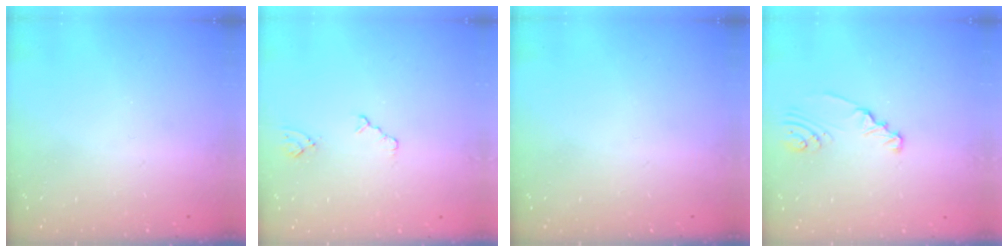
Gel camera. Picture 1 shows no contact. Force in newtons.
{"total": 2.9, "press": 2.9, "slide": 0.5}
{"total": 0.0}
{"total": 2.3, "press": 2.3, "slide": 0.3}